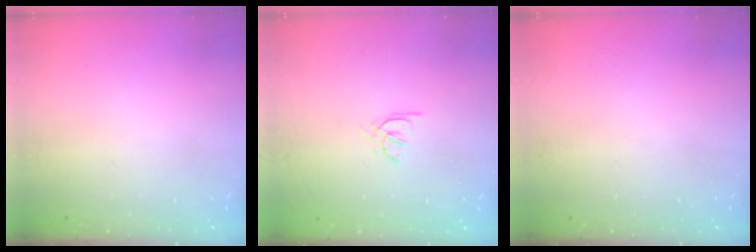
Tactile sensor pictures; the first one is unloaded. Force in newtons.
{"total": 2.0, "press": 1.9, "slide": 0.5}
{"total": 0.0}